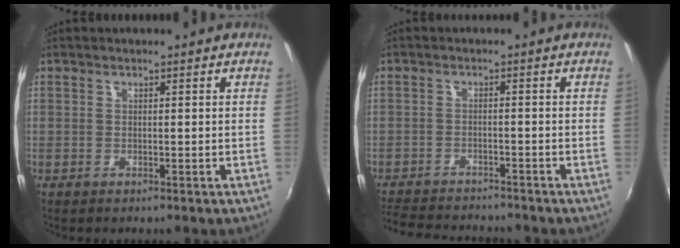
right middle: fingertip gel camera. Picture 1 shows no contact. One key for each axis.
{"total": 10.4, "fx": -9.6, "fy": 2.6, "fz": 3.3, "tx": -0.092, "ty": -0.008, "tz": -0.154}